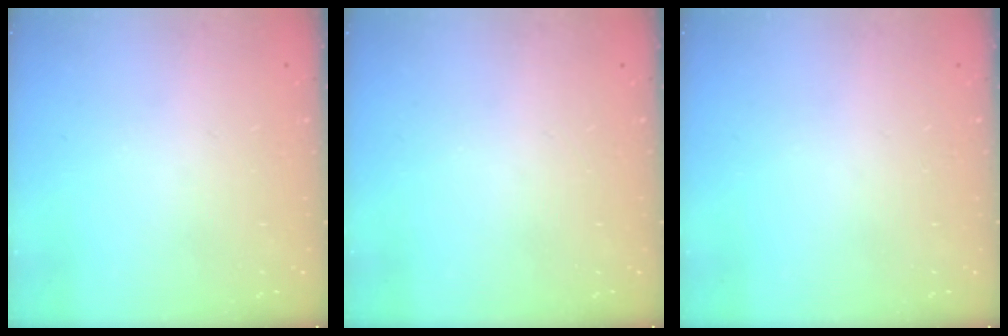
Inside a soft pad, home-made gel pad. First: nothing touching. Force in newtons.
{"total": 0.0}
{"total": 0.0}